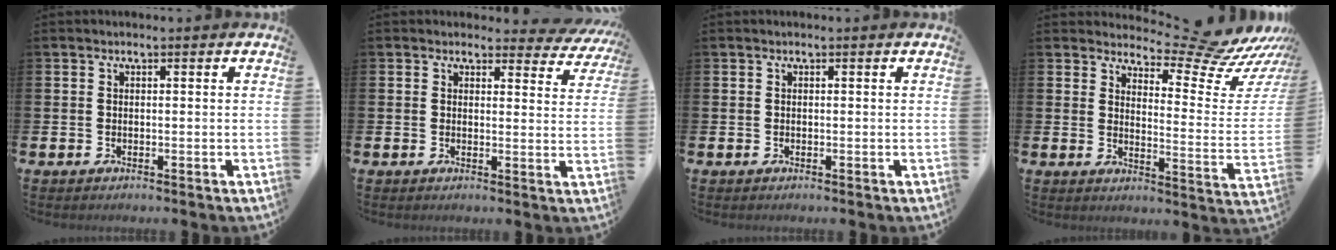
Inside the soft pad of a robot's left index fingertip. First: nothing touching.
{"total": 2.4, "force": [2.0, 1.2, 0.3], "torque": [0.002, -0.018, 0.028]}
{"total": 0.0}
{"total": 9.2, "force": [8.3, 2.1, 3.3], "torque": [-0.047, -0.080, 0.137]}